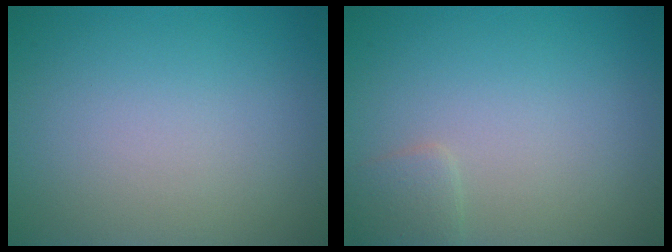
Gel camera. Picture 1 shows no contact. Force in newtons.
{"total": 1.3, "press": 1.3, "slide": 0.1}